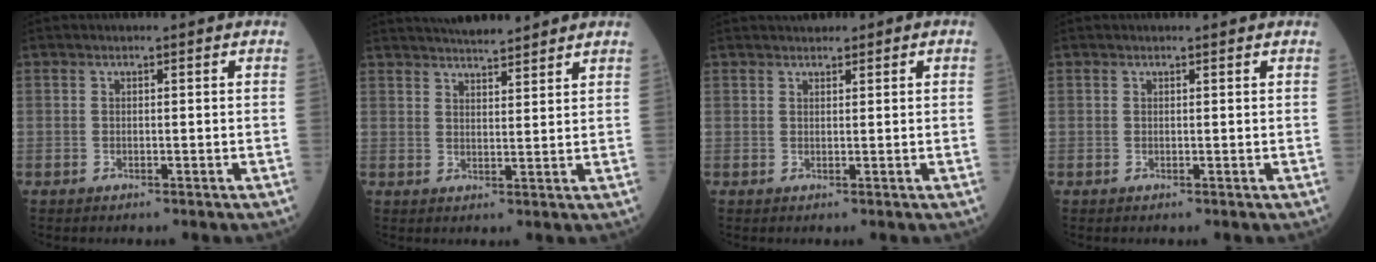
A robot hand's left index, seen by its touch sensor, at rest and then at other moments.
{"total": 9.5, "force": [8.7, 0.9, 3.7], "torque": [-0.054, 0.018, 0.123]}
{"total": 2.2, "force": [1.7, 0.9, 1.0], "torque": [-0.011, 0.022, 0.023]}
{"total": 0.6, "force": [0.6, 0.0, 0.1], "torque": [-0.003, 0.003, 0.005]}